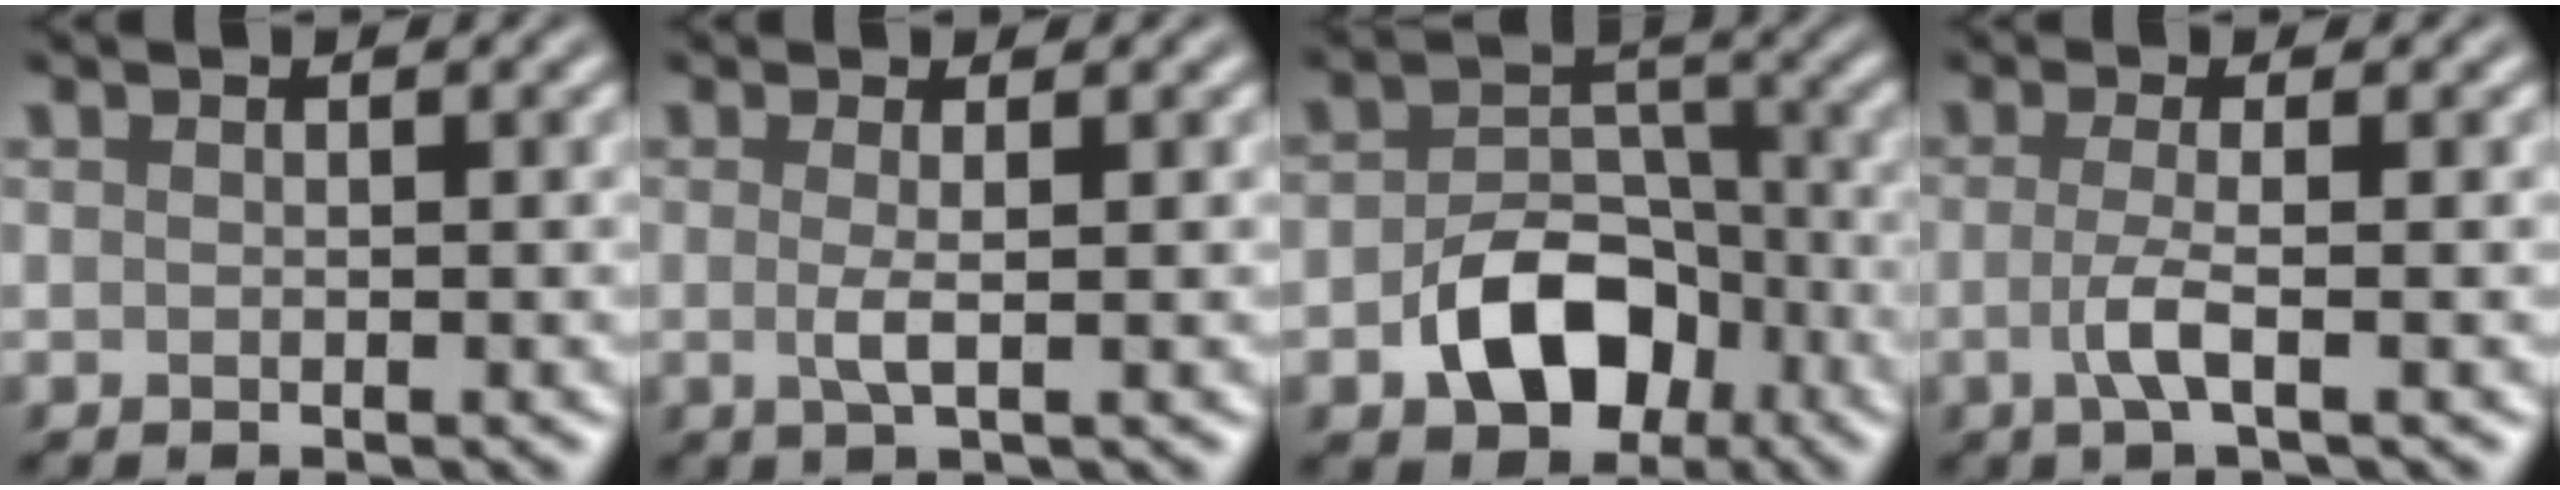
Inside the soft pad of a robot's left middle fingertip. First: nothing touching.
{"total": 1.5, "force": [-0.1, 0.0, 1.5], "torque": [-0.037, 0.001, -0.002]}
{"total": 6.9, "force": [-3.0, 4.7, 4.0], "torque": [-0.060, -0.007, -0.047]}
{"total": 2.5, "force": [-0.6, 0.3, 2.4], "torque": [-0.056, -0.002, -0.017]}